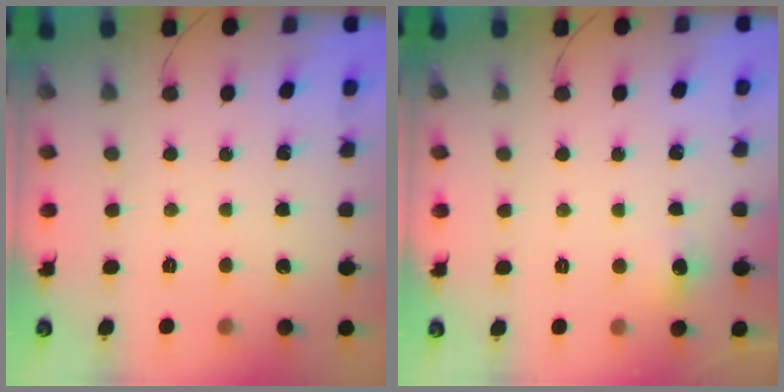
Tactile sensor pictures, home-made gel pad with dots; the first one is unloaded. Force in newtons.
{"total": 5.8, "press": 4.8, "slide": 3.1}